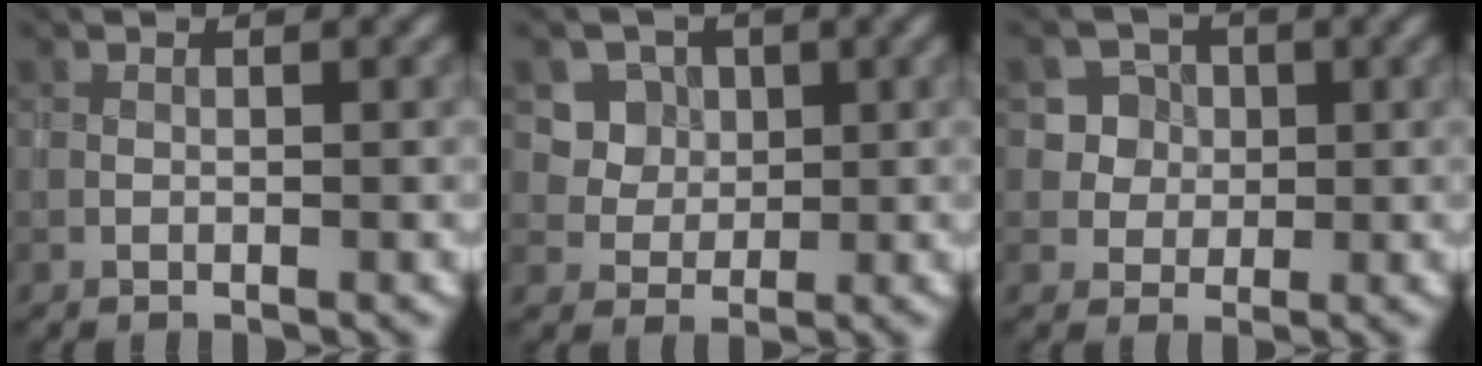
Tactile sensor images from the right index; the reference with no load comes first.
{"total": 4.5, "force": [1.9, 3.8, 1.5], "torque": [-0.031, -0.006, 0.040]}
{"total": 4.6, "force": [1.3, 4.3, 1.1], "torque": [-0.007, 0.017, 0.019]}